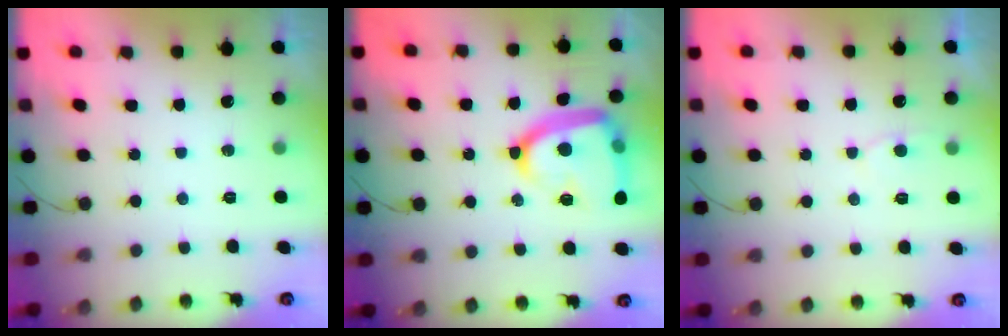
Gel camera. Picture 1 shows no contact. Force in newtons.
{"total": 18.8, "press": 18.8, "slide": 1.1}
{"total": 4.7, "press": 4.7, "slide": 0.6}